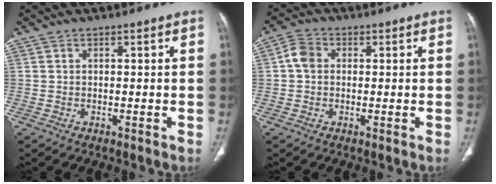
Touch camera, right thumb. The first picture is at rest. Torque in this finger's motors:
{"motor_torque": [0.24, 1.19, 0.28, -0.10, 0.02]}